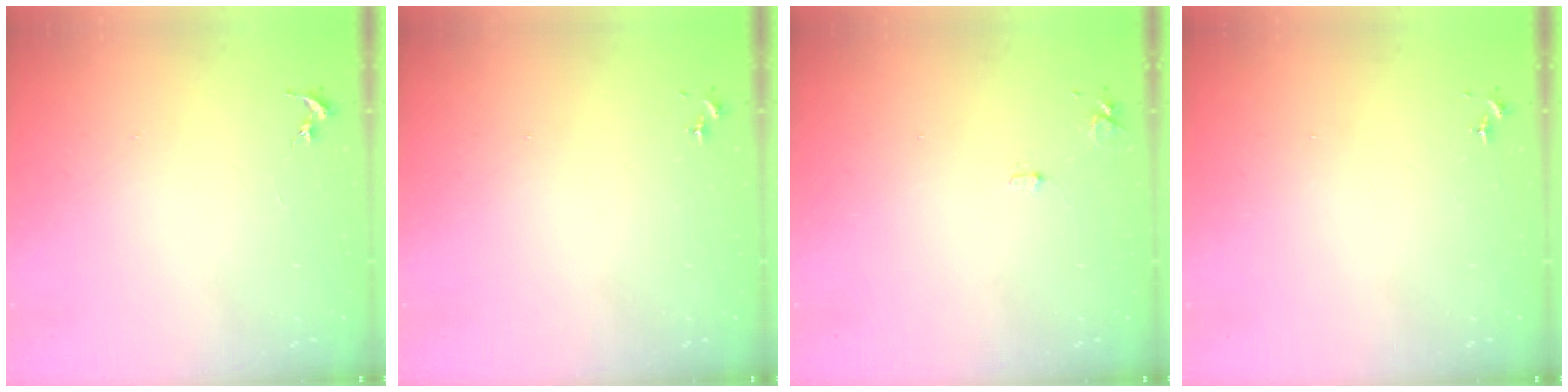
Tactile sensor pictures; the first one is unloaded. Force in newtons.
{"total": 0.0}
{"total": 5.2, "press": 5.1, "slide": 0.8}
{"total": 0.0}